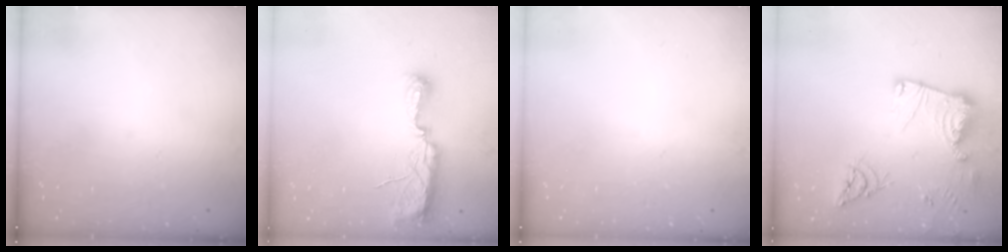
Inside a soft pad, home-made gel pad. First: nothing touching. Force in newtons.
{"total": 10.5, "press": 9.0, "slide": 5.3}
{"total": 0.0}
{"total": 17.7, "press": 17.6, "slide": 1.8}